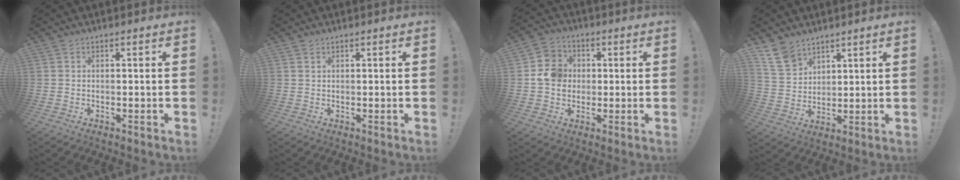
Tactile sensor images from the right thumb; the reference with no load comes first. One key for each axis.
{"total": 0.9, "fx": 0.7, "fy": 0.5, "fz": 0.3, "tx": 0.002, "ty": -0.004, "tz": 0.013}
{"total": 9.3, "fx": 0.6, "fy": 8.5, "fz": 3.8, "tx": -0.059, "ty": 0.010, "tz": 0.016}
{"total": 10.9, "fx": 7.6, "fy": 6.9, "fz": 3.5, "tx": -0.061, "ty": -0.045, "tz": 0.153}